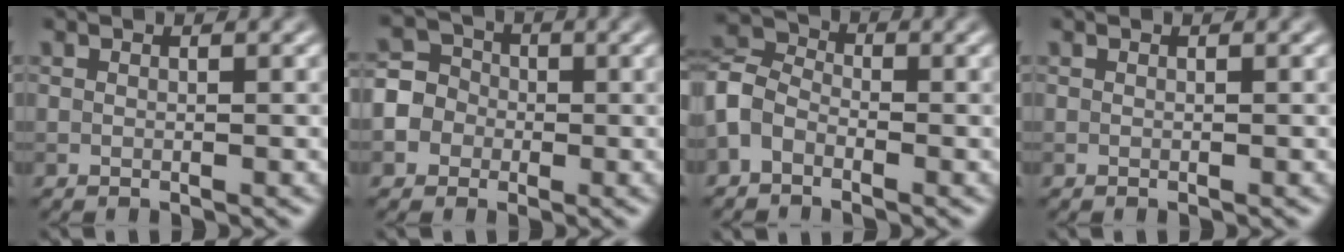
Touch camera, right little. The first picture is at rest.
{"total": 5.4, "force": [-1.7, 5.0, 1.3], "torque": [-0.012, 0.011, -0.050]}
{"total": 3.8, "force": [-1.7, 2.5, 2.2], "torque": [-0.049, 0.011, -0.051]}
{"total": 0.0}